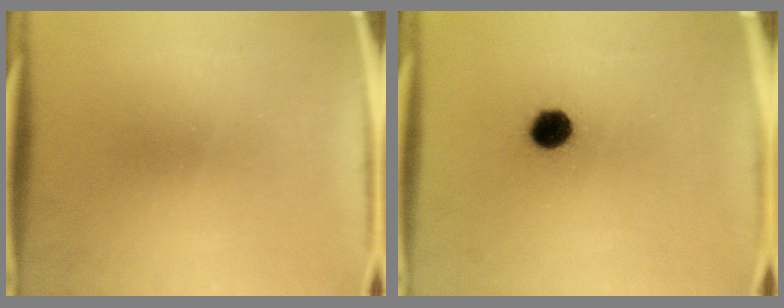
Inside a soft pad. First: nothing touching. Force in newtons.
{"total": 5.3}